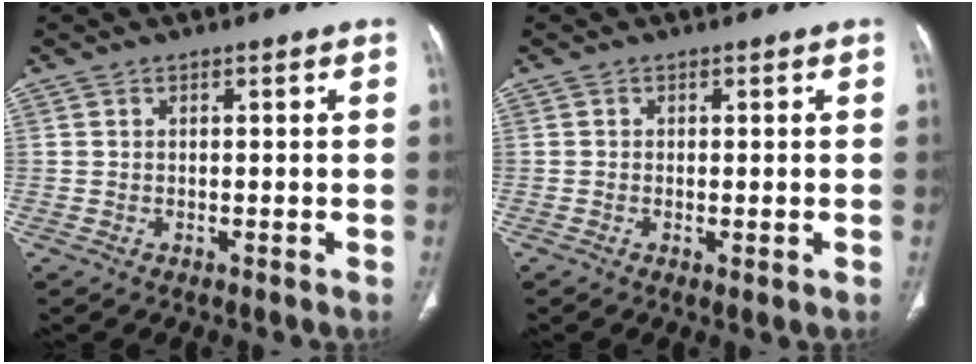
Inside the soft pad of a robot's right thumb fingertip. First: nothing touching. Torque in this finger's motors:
{"motor_torque": [-0.12, 0.32, -0.22, -0.20, -0.02]}